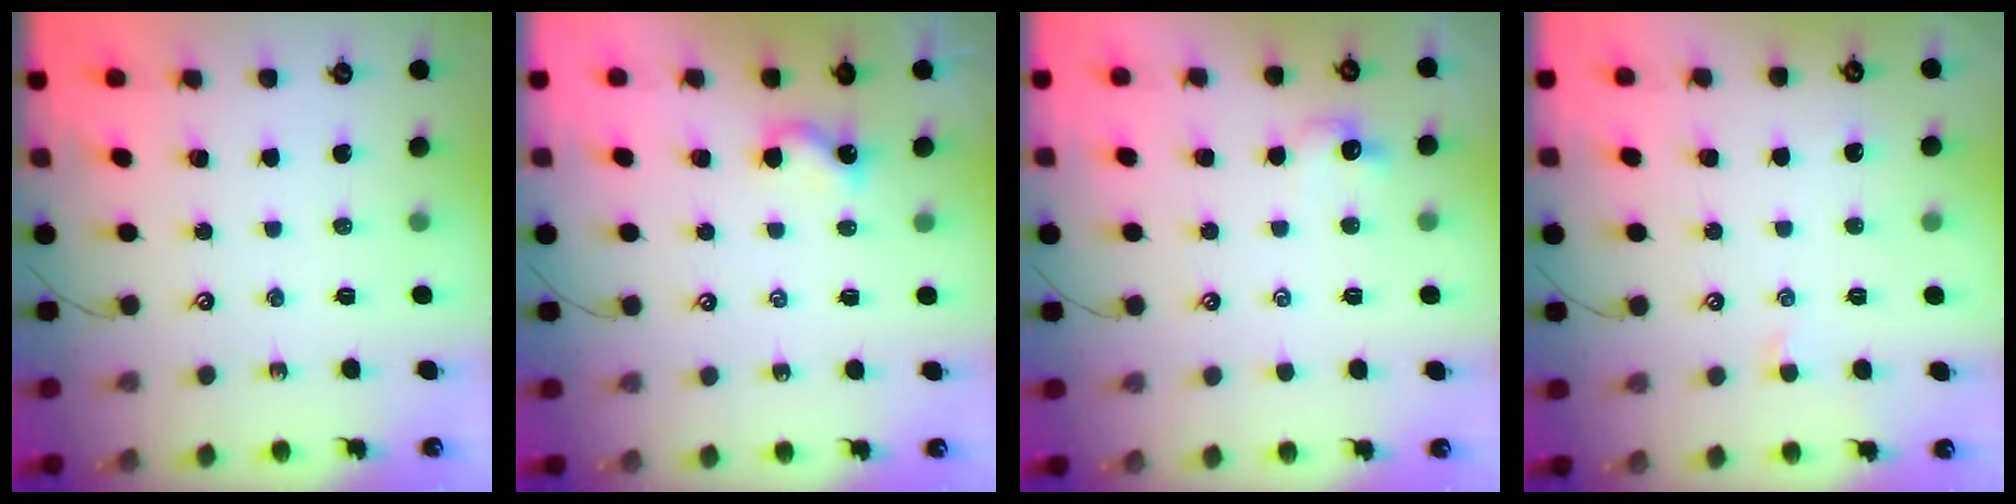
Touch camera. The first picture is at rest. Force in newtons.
{"total": 2.6, "press": 2.5, "slide": 0.5}
{"total": 1.6, "press": 1.6, "slide": 0.3}
{"total": 2.0, "press": 2.0, "slide": 0.4}